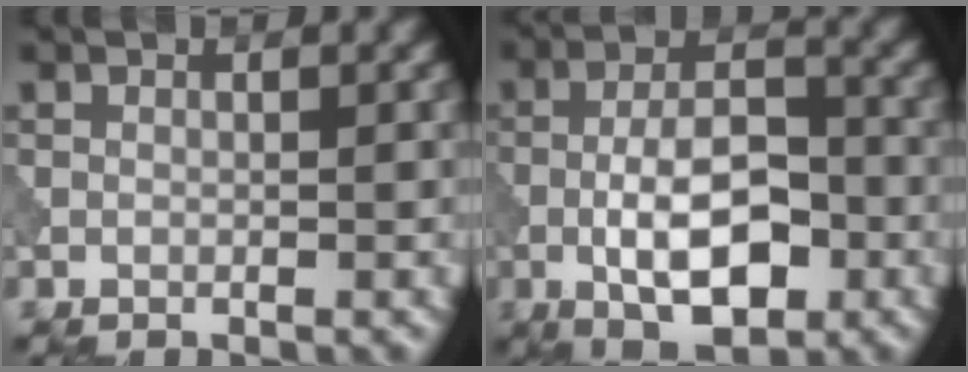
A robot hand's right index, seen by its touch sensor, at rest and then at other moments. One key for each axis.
{"total": 7.7, "fx": -2.3, "fy": 3.3, "fz": 6.5, "tx": -0.112, "ty": 0.007, "tz": -0.047}